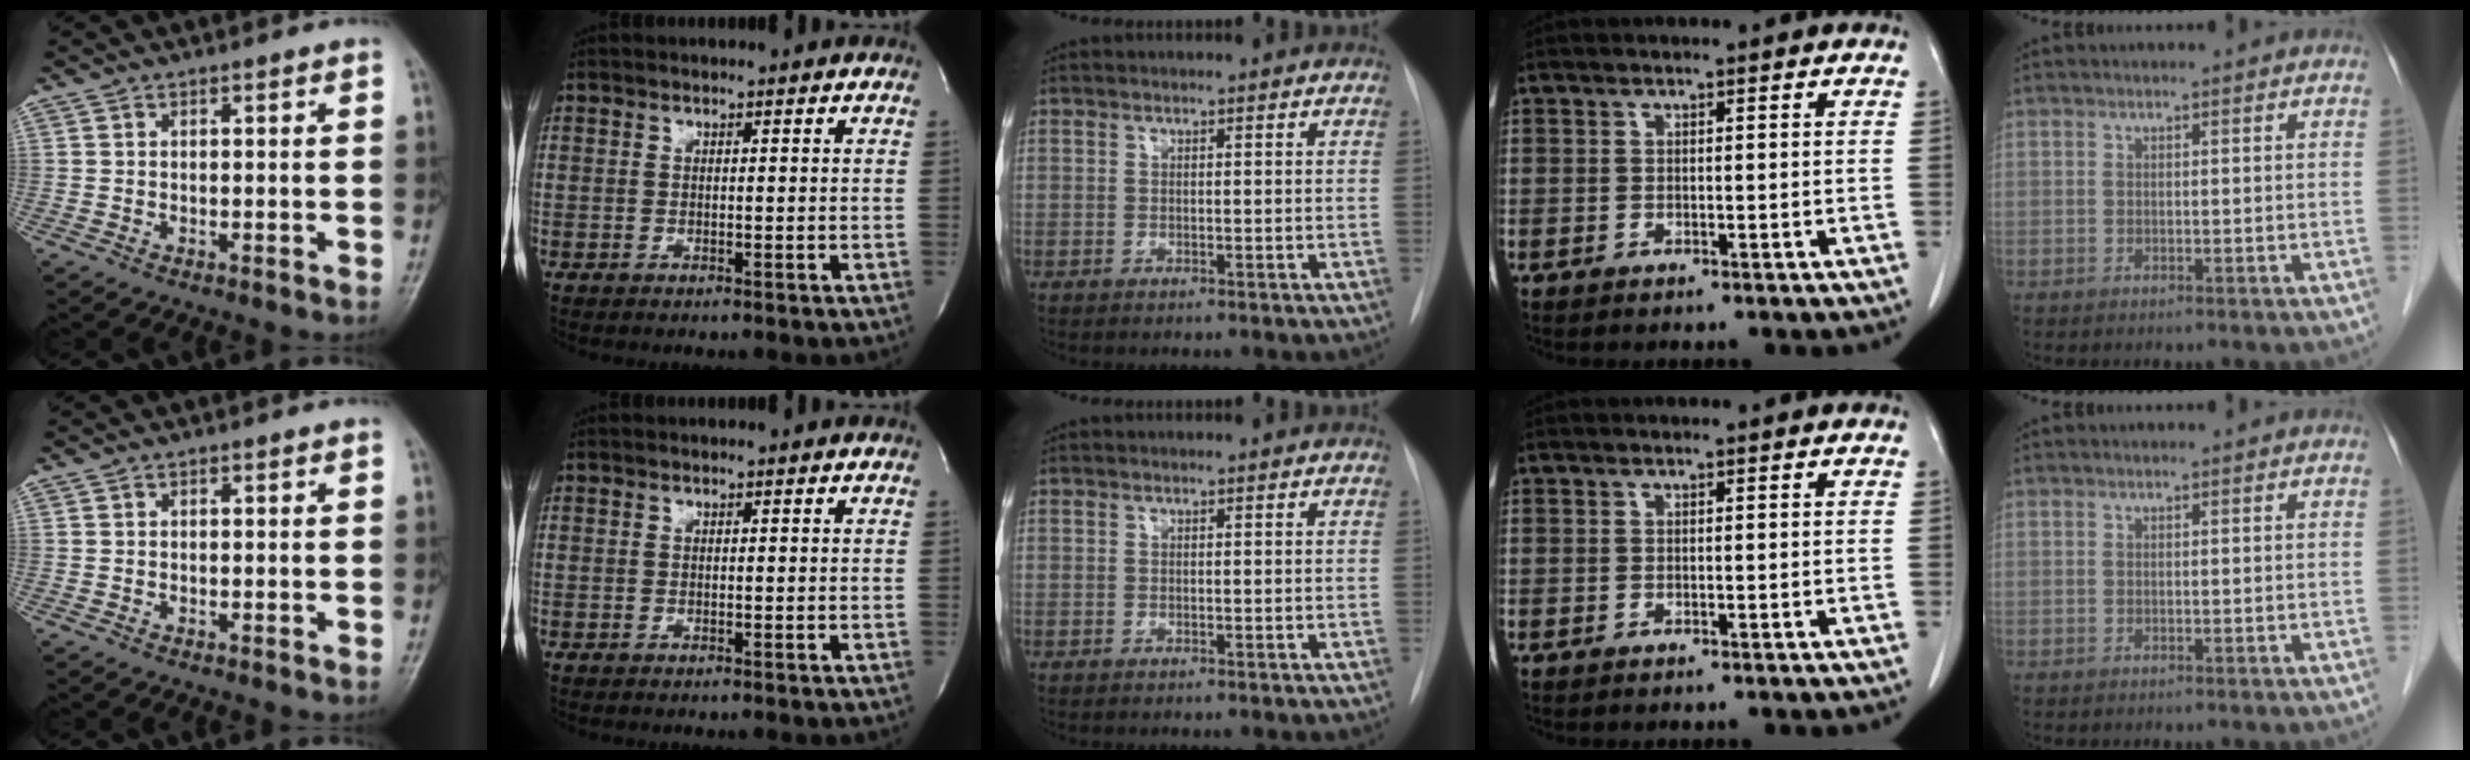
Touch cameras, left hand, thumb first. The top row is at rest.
{}